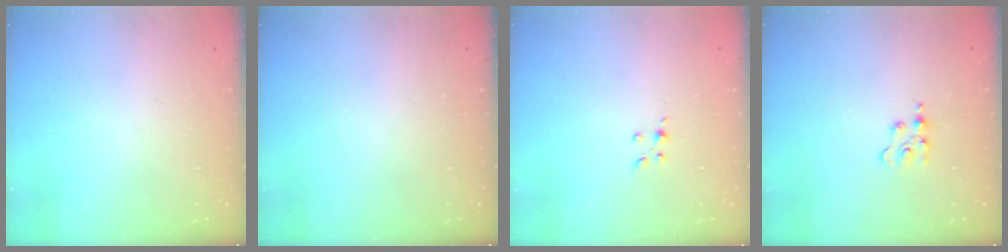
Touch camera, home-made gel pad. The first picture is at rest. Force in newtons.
{"total": 0.0}
{"total": 3.3, "press": 3.1, "slide": 1.1}
{"total": 2.5, "press": 2.5, "slide": 0.4}